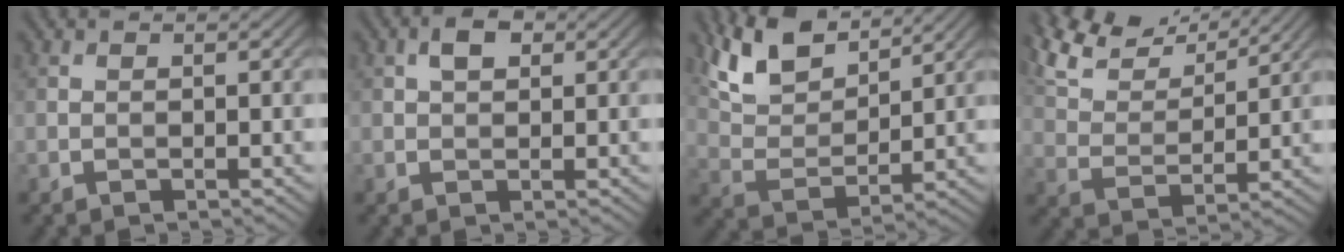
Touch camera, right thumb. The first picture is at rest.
{"total": 2.6, "force": [0.9, 1.5, 1.9], "torque": [-0.034, 0.007, 0.013]}
{"total": 10.1, "force": [7.3, 4.1, 5.6], "torque": [-0.141, 0.011, 0.145]}
{"total": 10.6, "force": [8.7, 3.2, 5.2], "torque": [-0.138, 0.014, 0.155]}